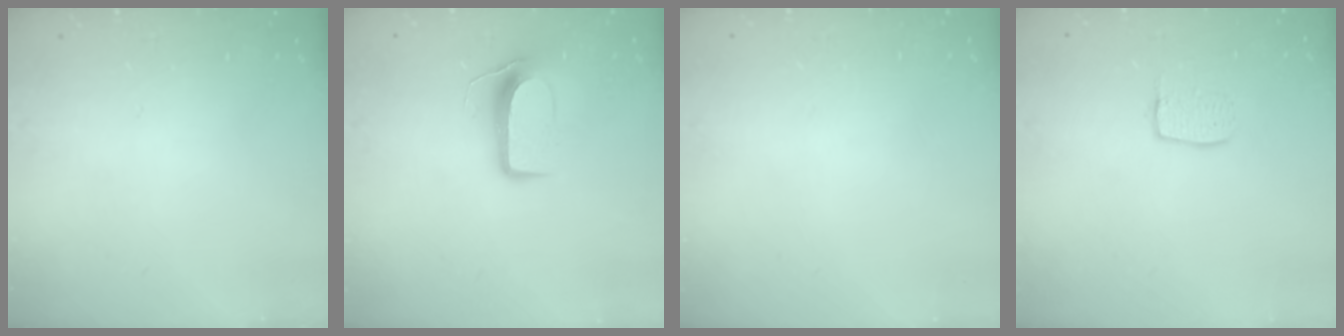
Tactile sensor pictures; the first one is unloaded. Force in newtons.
{"total": 8.8, "press": 8.7, "slide": 0.6}
{"total": 0.0}
{"total": 6.0, "press": 6.0, "slide": 0.3}